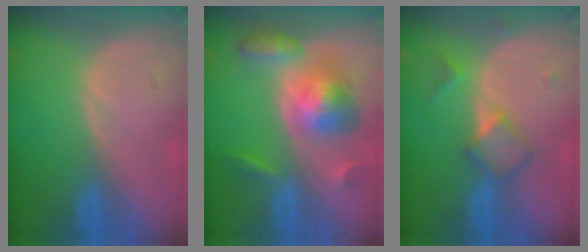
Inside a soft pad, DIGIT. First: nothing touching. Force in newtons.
{"total": 8.3, "press": 8.2, "slide": 0.7}
{"total": 4.8, "press": 4.6, "slide": 1.3}